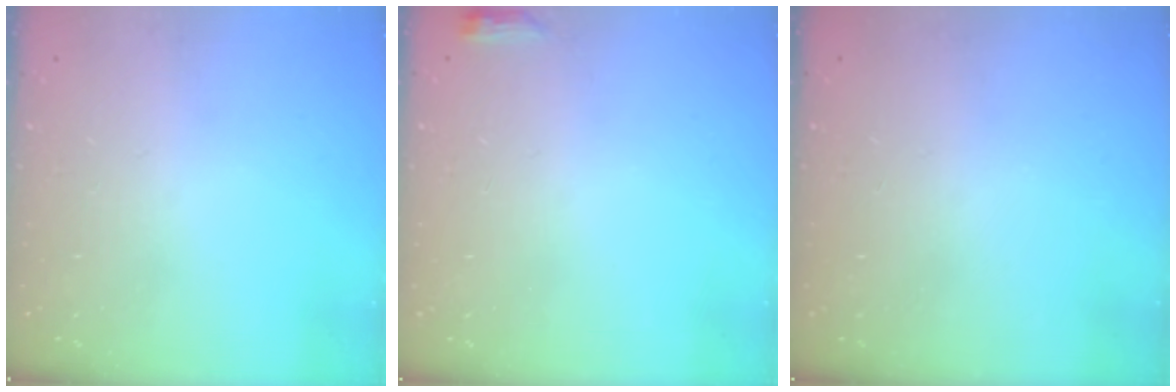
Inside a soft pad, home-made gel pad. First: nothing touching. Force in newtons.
{"total": 4.7, "press": 4.6, "slide": 0.8}
{"total": 0.0}